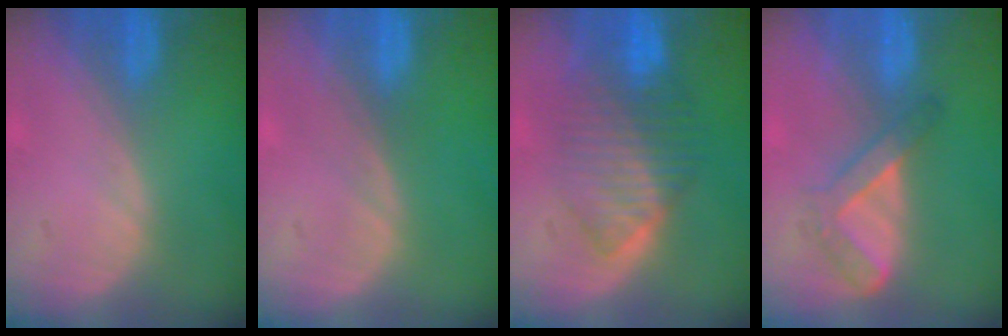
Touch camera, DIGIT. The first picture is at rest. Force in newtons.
{"total": 0.0}
{"total": 7.2, "press": 7.1, "slide": 1.0}
{"total": 4.8, "press": 4.3, "slide": 2.1}